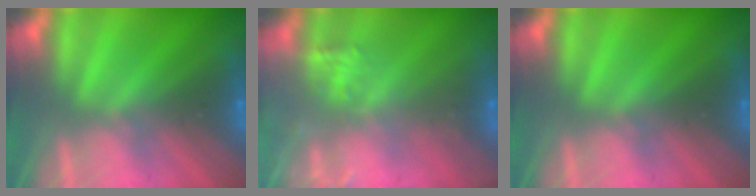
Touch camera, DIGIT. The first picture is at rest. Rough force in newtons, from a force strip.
{"total": 9.4}
{"total": 0.0}